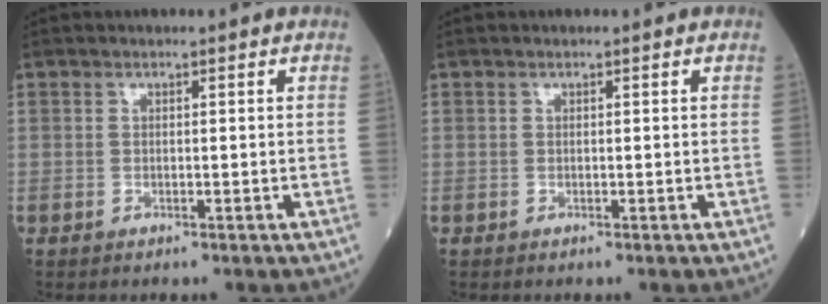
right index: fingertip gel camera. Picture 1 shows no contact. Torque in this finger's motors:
{"motor_torque": [0.00, 0.00, 0.00, 0.00]}